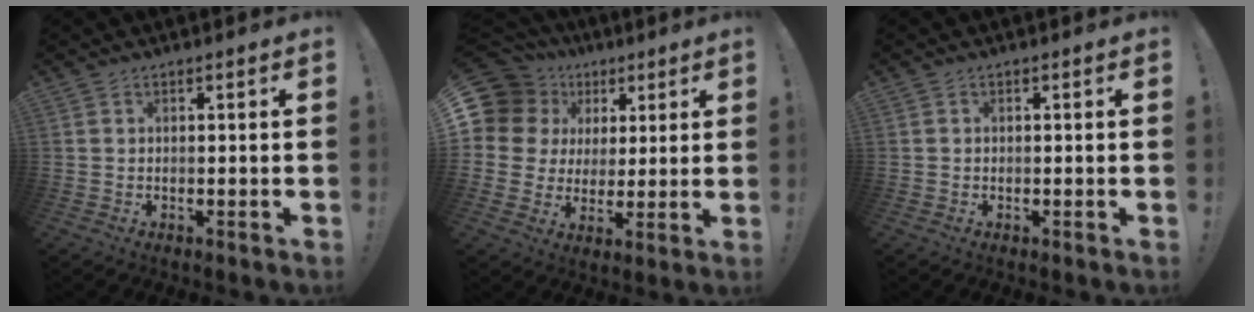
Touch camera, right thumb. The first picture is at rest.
{"total": 11.4, "force": [4.2, 9.8, 4.3], "torque": [-0.082, -0.025, 0.090]}
{"total": 0.0}